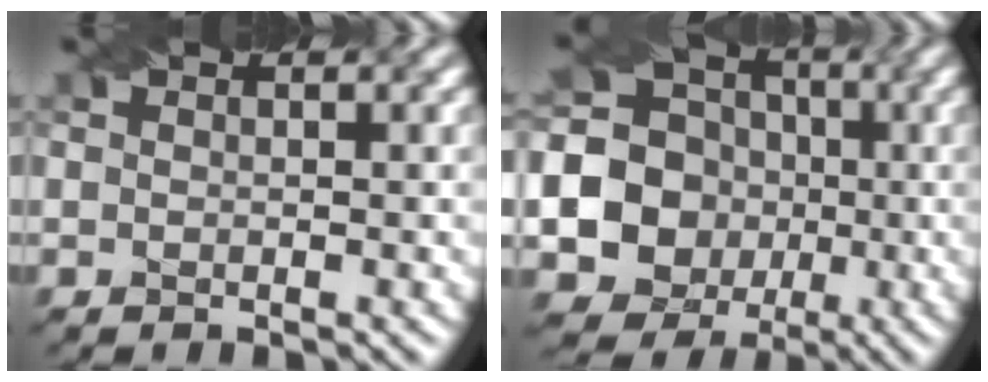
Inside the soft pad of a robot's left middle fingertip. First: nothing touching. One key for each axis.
{"total": 17.4, "fx": -2.1, "fy": 16.5, "fz": 5.1, "tx": -0.120, "ty": 0.005, "tz": -0.070}